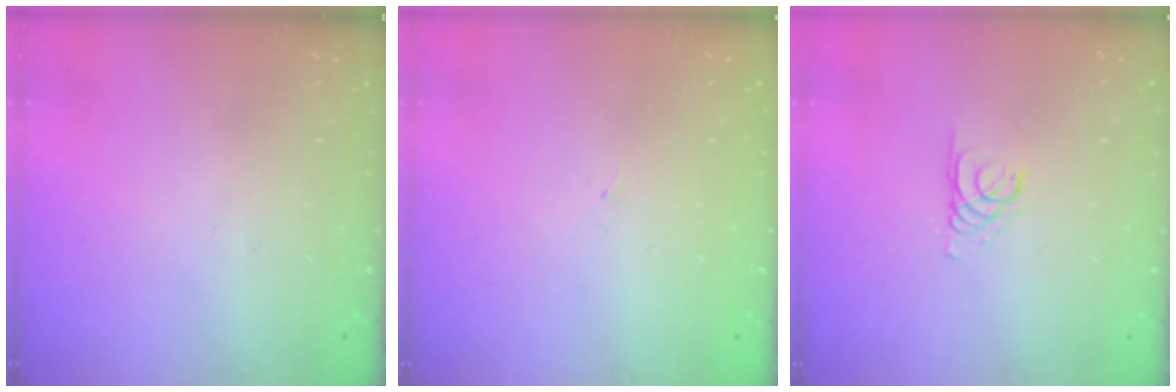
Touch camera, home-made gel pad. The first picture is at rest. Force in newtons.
{"total": 0.8, "press": 0.8, "slide": 0.1}
{"total": 2.1, "press": 2.1, "slide": 0.2}